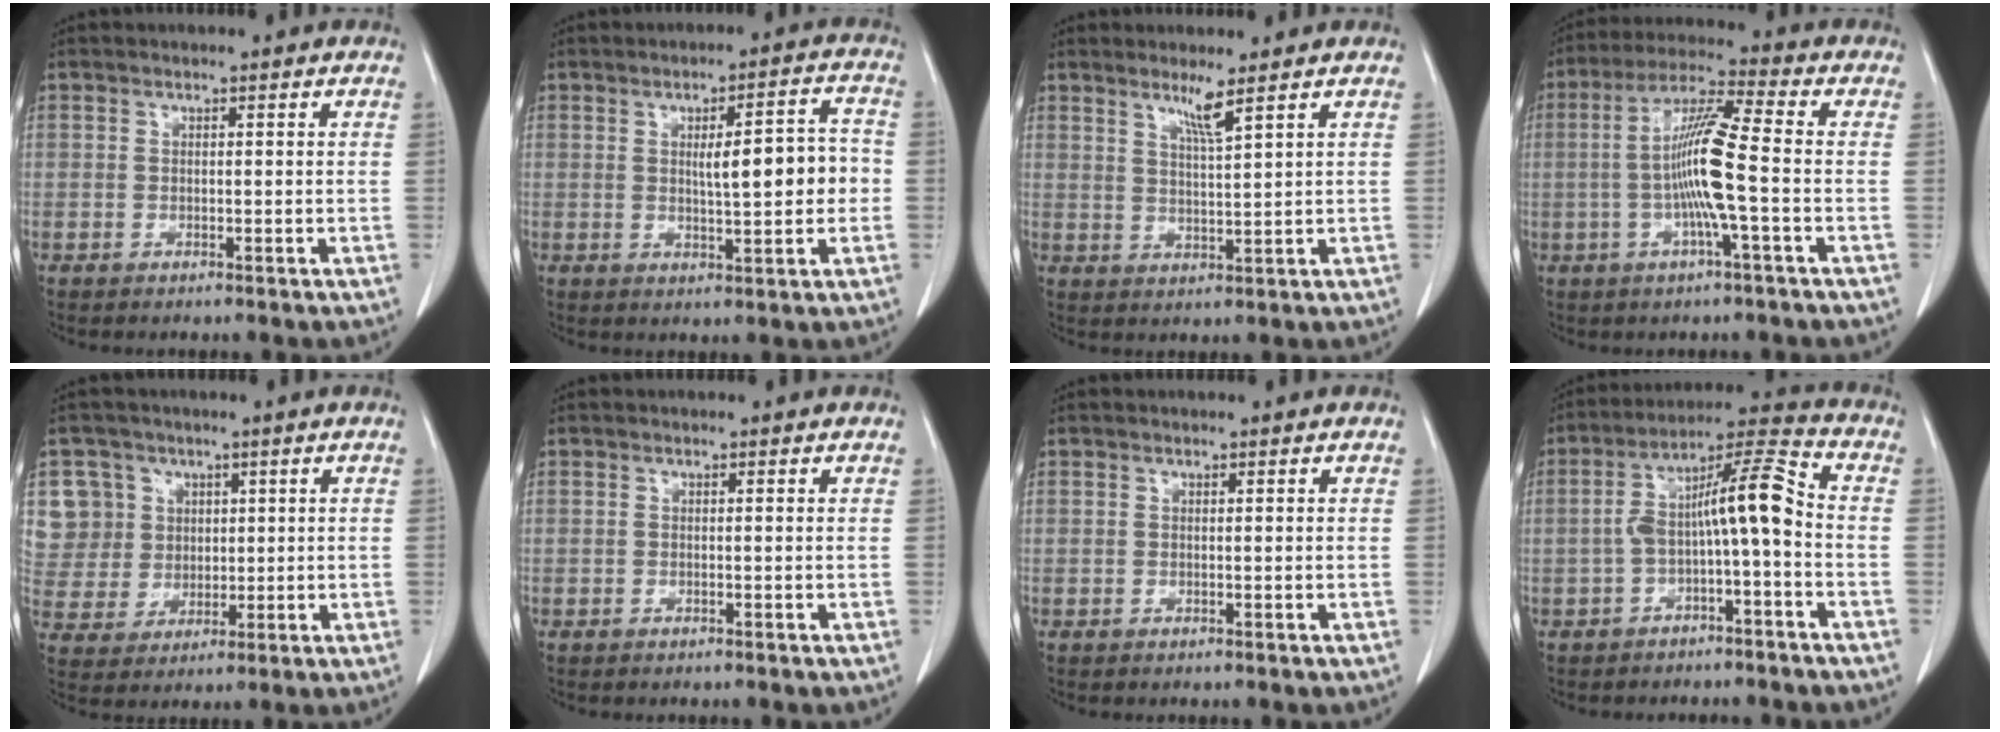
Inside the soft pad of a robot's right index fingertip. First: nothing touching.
{"total": 8.1, "force": [0.0, 1.8, 7.9], "torque": [-0.112, 0.017, 0.006]}
{"total": 3.7, "force": [2.5, -0.7, 2.6], "torque": [-0.049, -0.010, 0.050]}
{"total": 10.6, "force": [-1.4, -0.2, 10.5], "torque": [-0.203, 0.006, -0.035]}
{"total": 9.2, "force": [3.2, 8.6, 0.6], "torque": [-0.014, 0.025, 0.073]}
{"total": 0.0}
{"total": 0.0}
{"total": 10.1, "force": [-1.6, 1.3, 9.9], "torque": [-0.171, 0.041, -0.030]}